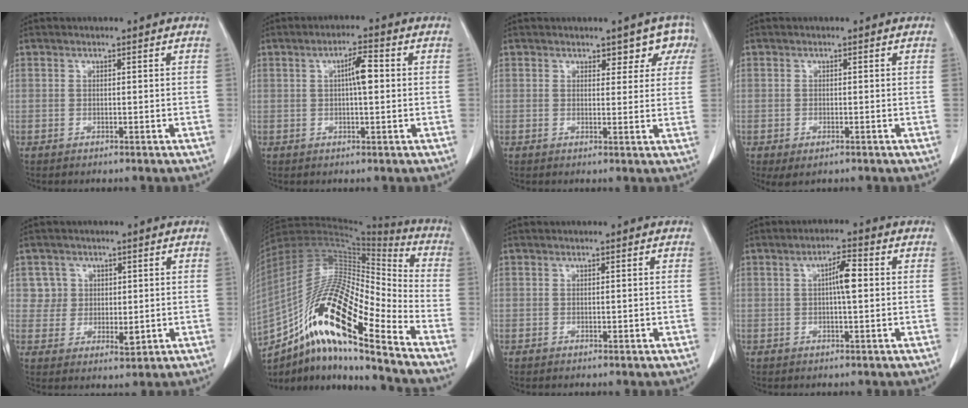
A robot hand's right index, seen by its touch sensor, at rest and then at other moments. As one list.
[{"total": 4.2, "force": [0.6, 0.7, 4.1], "torque": [-0.068, 0.008, 0.006]}, {"total": 4.0, "force": [2.6, 2.5, 1.8], "torque": [0.003, 0.004, 0.023]}, {"total": 2.2, "force": [-1.0, 1.0, 1.6], "torque": [-0.030, -0.005, -0.007]}, {"total": 4.7, "force": [1.6, 4.4, 0.6], "torque": [-0.001, -0.001, 0.032]}, {"total": 22.9, "force": [-13.4, 3.7, 18.3], "torque": [-0.361, -0.007, -0.239]}, {"total": 0.6, "force": [0.0, 0.3, 0.5], "torque": [-0.006, -0.001, 0.003]}, {"total": 4.3, "force": [0.5, 0.7, 4.2], "torque": [-0.072, 0.008, 0.006]}]